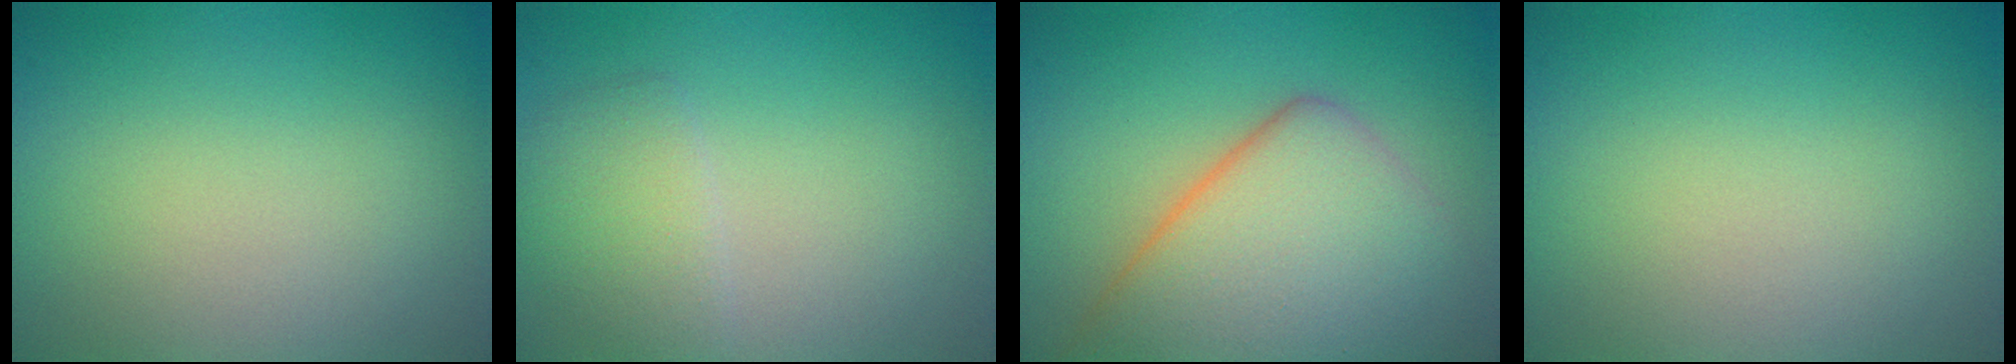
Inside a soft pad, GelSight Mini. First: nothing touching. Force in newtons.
{"total": 2.3, "press": 2.3, "slide": 0.0}
{"total": 8.3, "press": 8.3, "slide": 0.4}
{"total": 0.0}